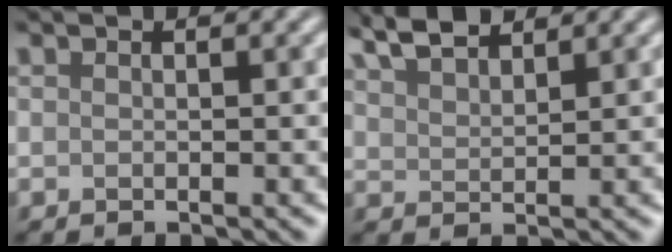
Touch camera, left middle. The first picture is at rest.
{"total": 3.7, "force": [3.3, 0.9, 1.5], "torque": [-0.033, 0.009, 0.066]}